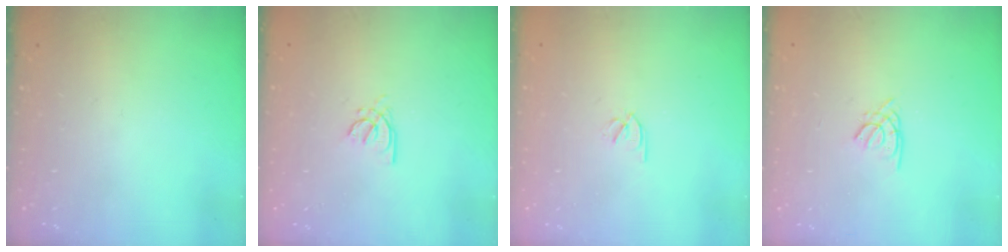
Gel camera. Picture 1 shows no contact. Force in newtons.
{"total": 2.1, "press": 2.0, "slide": 0.6}
{"total": 1.8, "press": 1.7, "slide": 0.5}
{"total": 1.4, "press": 1.4, "slide": 0.4}